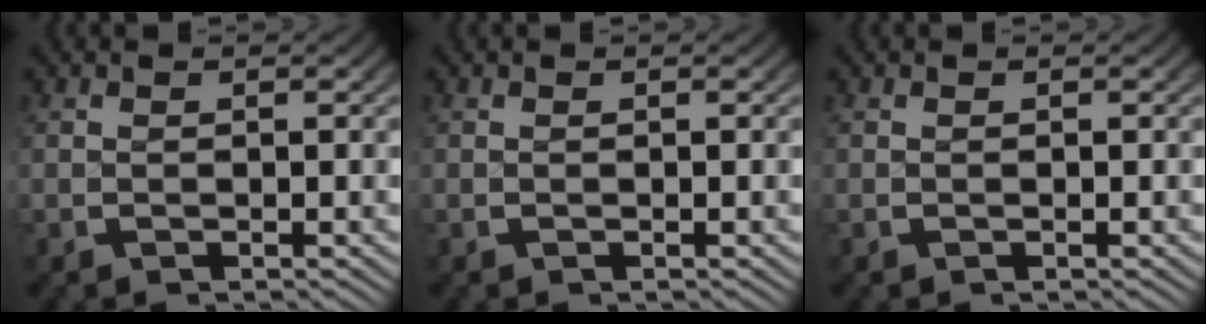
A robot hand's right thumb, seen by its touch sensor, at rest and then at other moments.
{"total": 0.0}
{"total": 0.0}